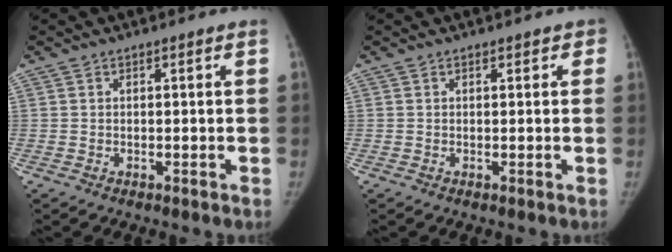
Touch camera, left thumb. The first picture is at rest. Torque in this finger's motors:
{"motor_torque": [-0.13, 0.13, -0.36, 0.26, 0.00]}